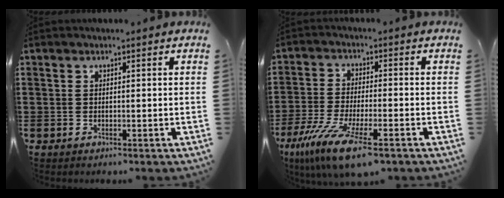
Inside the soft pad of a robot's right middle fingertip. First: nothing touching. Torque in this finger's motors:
{"motor_torque": [2.14, 0.00, 1.03, 0.20]}